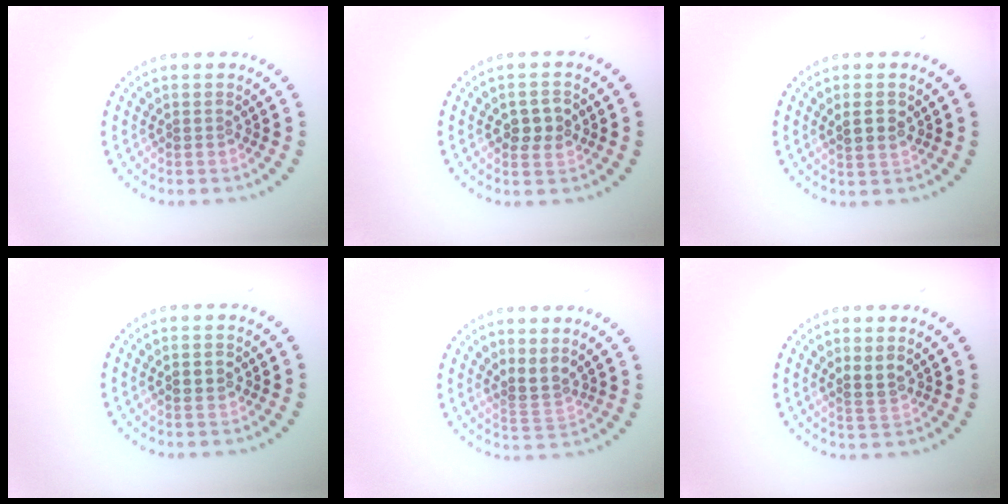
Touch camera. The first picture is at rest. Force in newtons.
{"total": 2.5, "press": 2.5, "slide": 0.2}
{"total": 1.7, "press": 1.5, "slide": 0.6}
{"total": 1.8, "press": 1.8, "slide": 0.1}
{"total": 2.1, "press": 1.6, "slide": 1.3}
{"total": 1.8, "press": 1.6, "slide": 0.8}